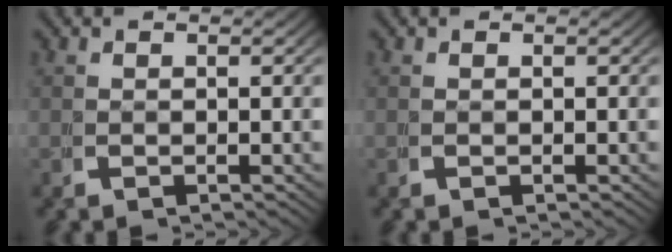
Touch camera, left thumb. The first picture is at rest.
{"total": 0.0}